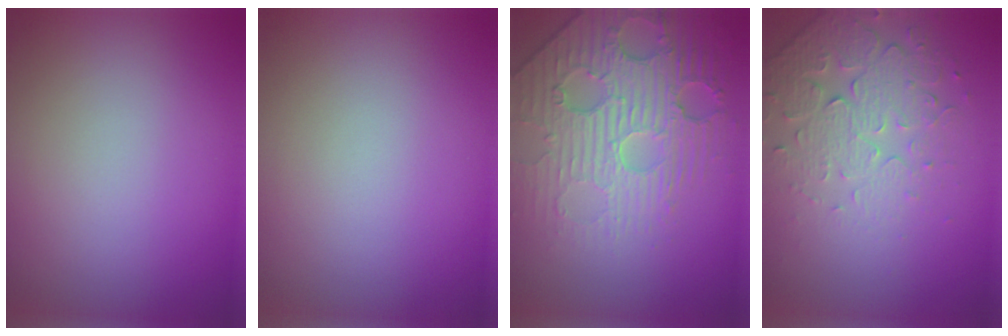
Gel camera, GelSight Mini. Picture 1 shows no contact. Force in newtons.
{"total": 0.0}
{"total": 4.9, "press": 4.5, "slide": 1.8}
{"total": 5.1, "press": 3.7, "slide": 3.5}